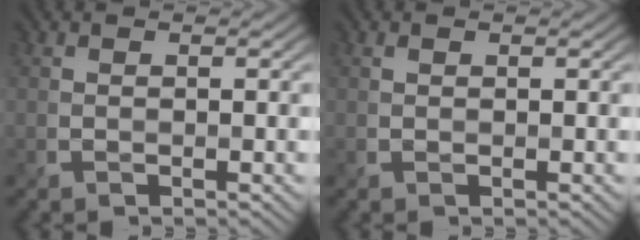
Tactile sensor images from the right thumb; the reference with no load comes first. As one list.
[{"total": 0.0}]